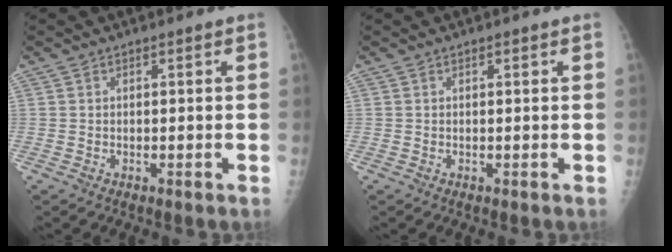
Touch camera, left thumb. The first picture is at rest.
{"total": 0.0}